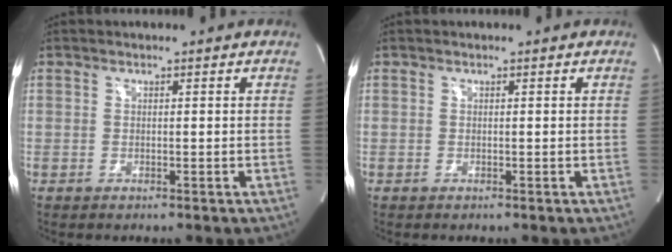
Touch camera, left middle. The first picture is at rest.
{"total": 0.0}